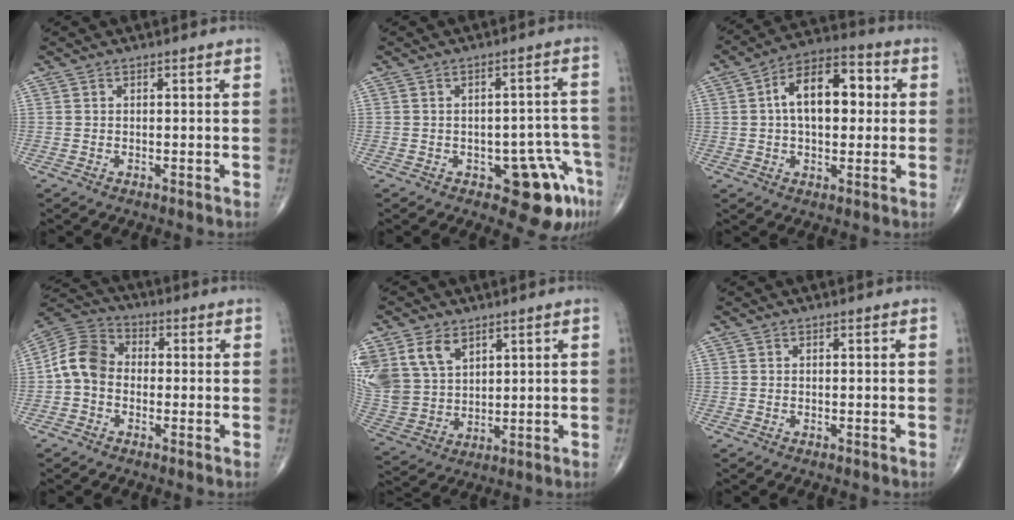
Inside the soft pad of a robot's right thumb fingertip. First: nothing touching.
{"total": 9.7, "force": [-5.0, 4.5, 6.9], "torque": [-0.046, 0.033, -0.056]}
{"total": 14.1, "force": [2.0, 8.1, 11.4], "torque": [-0.161, 0.027, 0.022]}
{"total": 8.7, "force": [-1.1, 6.8, 5.2], "torque": [-0.090, 0.028, -0.037]}
{"total": 15.8, "force": [7.3, 11.2, 8.4], "torque": [-0.185, -0.005, 0.160]}
{"total": 0.0}